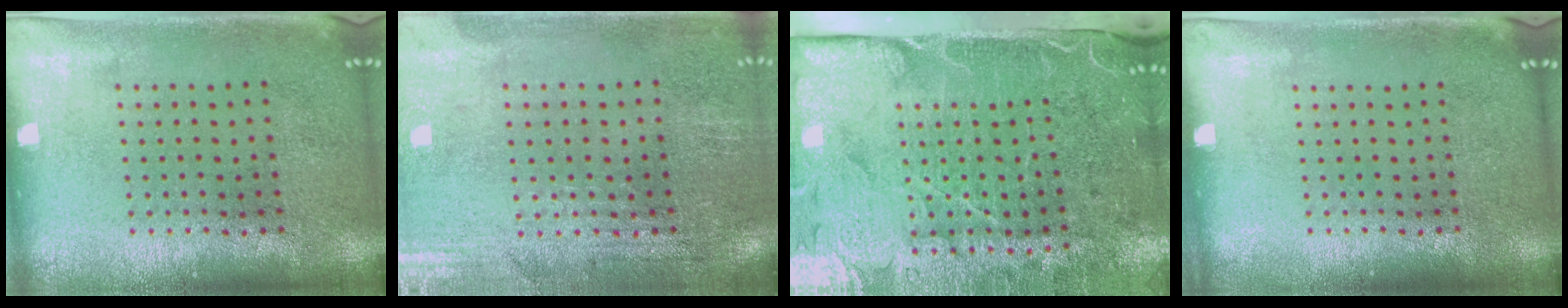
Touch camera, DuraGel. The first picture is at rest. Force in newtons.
{"total": 0.6, "press": 0.5, "slide": 0.3}
{"total": 4.9, "press": 4.0, "slide": 2.9}
{"total": 0.0}